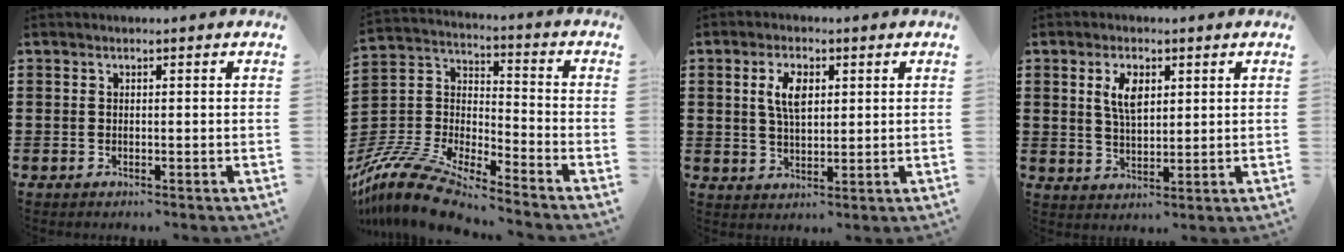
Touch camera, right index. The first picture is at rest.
{"total": 11.4, "force": [-10.5, 1.6, 4.3], "torque": [-0.110, 0.012, -0.216]}
{"total": 5.0, "force": [1.7, 2.2, 4.1], "torque": [-0.079, 0.009, 0.027]}
{"total": 4.8, "force": [2.1, 2.1, 3.8], "torque": [-0.081, 0.010, 0.036]}